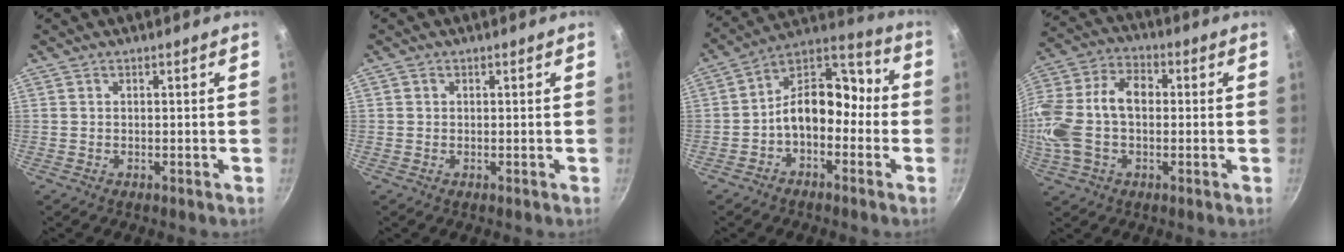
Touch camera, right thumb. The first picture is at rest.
{"total": 0.6, "force": [0.1, 0.5, 0.1], "torque": [0.001, 0.002, -0.001]}
{"total": 13.3, "force": [-2.7, 9.0, 9.4], "torque": [-0.109, 0.067, -0.064]}
{"total": 17.3, "force": [-0.5, 11.2, 13.2], "torque": [-0.255, 0.037, -0.023]}